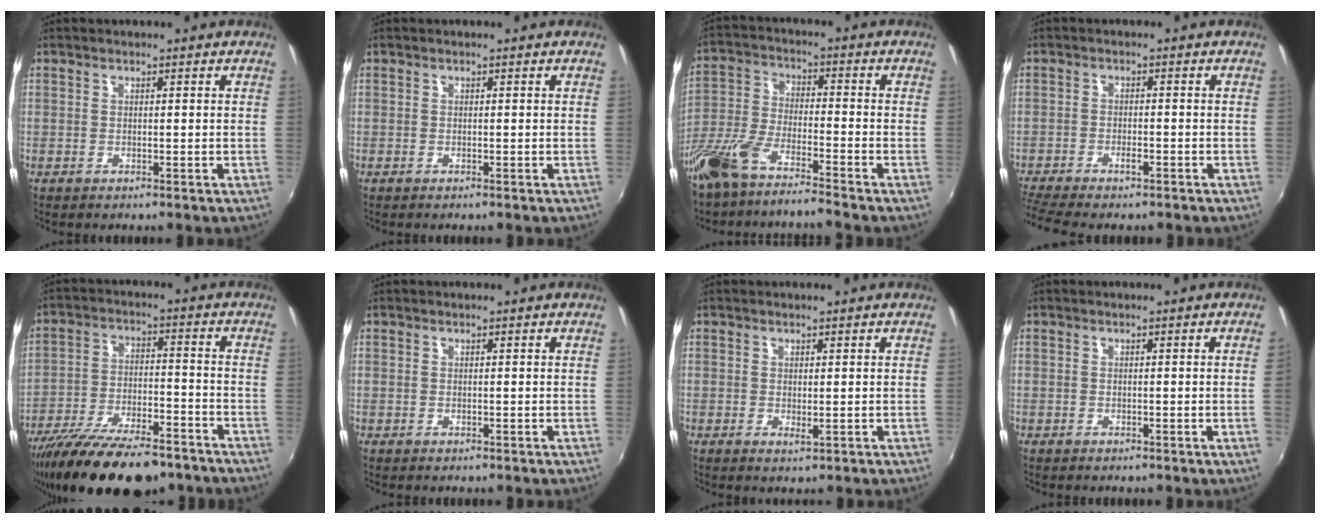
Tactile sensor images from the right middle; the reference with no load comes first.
{"total": 0.0}
{"total": 10.7, "force": [-8.7, 1.4, 6.2], "torque": [-0.140, -0.014, -0.169]}
{"total": 6.4, "force": [-5.3, 0.9, 3.4], "torque": [-0.091, -0.021, -0.097]}
{"total": 19.8, "force": [-15.5, 5.7, 10.9], "torque": [-0.206, -0.041, -0.245]}
{"total": 0.0}
{"total": 0.9, "force": [0.3, 0.0, 0.8], "torque": [-0.013, -0.001, 0.006]}
{"total": 1.1, "force": [0.0, -0.7, 0.8], "torque": [-0.003, -0.008, 0.000]}